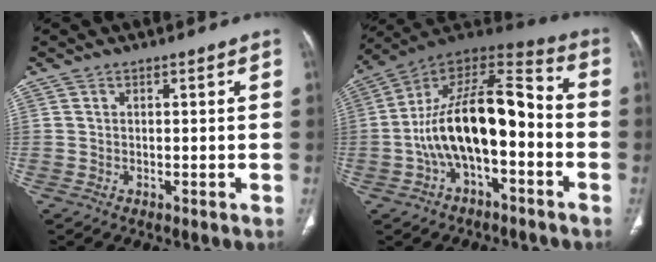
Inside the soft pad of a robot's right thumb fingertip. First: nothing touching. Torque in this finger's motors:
{"motor_torque": [1.35, 1.05, 2.19, -0.57, 0.28]}